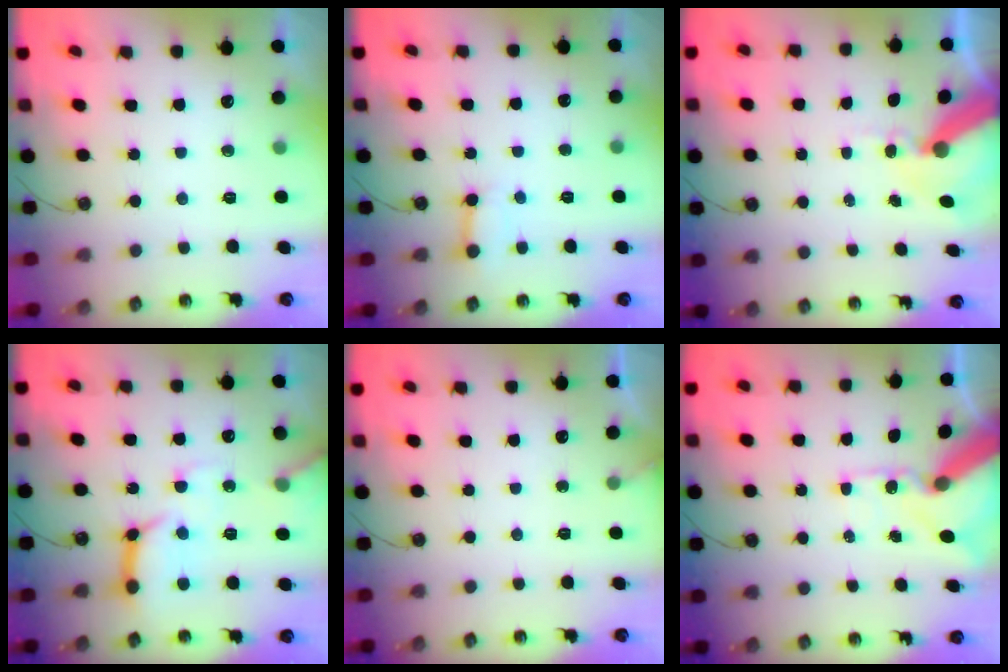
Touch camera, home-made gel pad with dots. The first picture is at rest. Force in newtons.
{"total": 5.4, "press": 5.4, "slide": 0.7}
{"total": 11.9, "press": 11.8, "slide": 1.7}
{"total": 13.3, "press": 13.2, "slide": 1.5}
{"total": 2.2, "press": 2.2, "slide": 0.1}
{"total": 15.0, "press": 14.8, "slide": 2.4}